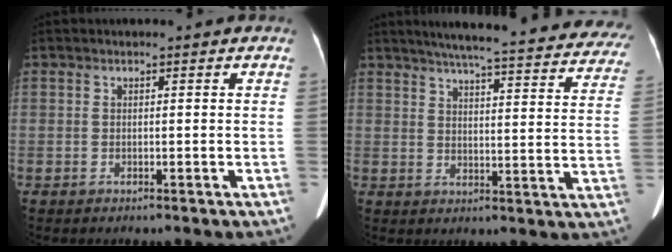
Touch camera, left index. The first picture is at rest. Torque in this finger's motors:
{"motor_torque": [0.94, -1.20, 0.30, 0.11]}